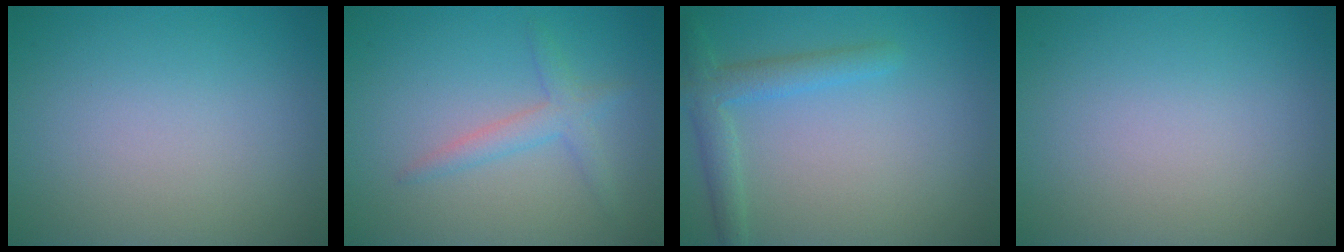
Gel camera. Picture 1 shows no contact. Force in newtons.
{"total": 2.1, "press": 2.1, "slide": 0.1}
{"total": 2.8, "press": 2.8, "slide": 0.2}
{"total": 0.0}